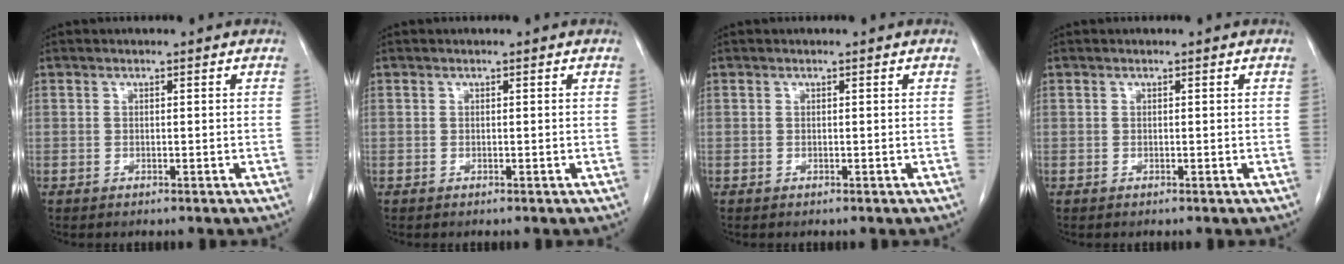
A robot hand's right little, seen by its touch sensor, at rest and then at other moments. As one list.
[{"total": 0.0}, {"total": 0.0}, {"total": 0.0}]